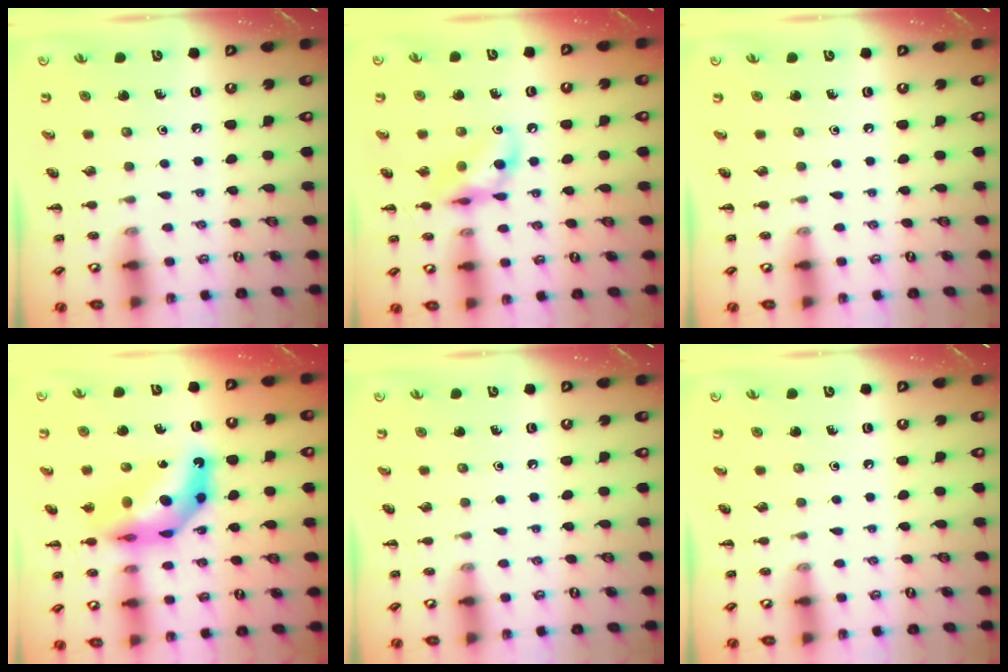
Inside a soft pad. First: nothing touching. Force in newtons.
{"total": 11.5, "press": 11.4, "slide": 1.8}
{"total": 0.0}
{"total": 12.6, "press": 11.9, "slide": 4.0}
{"total": 0.0}
{"total": 0.0}